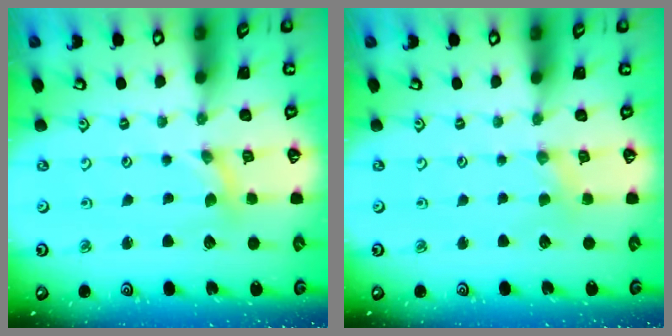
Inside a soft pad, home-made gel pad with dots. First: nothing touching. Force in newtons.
{"total": 2.0, "press": 2.0, "slide": 0.4}